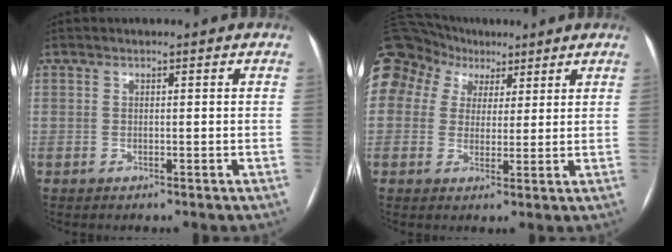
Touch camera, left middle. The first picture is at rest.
{"total": 17.2, "force": [9.0, 13.4, 5.8], "torque": [-0.195, 0.079, 0.174]}